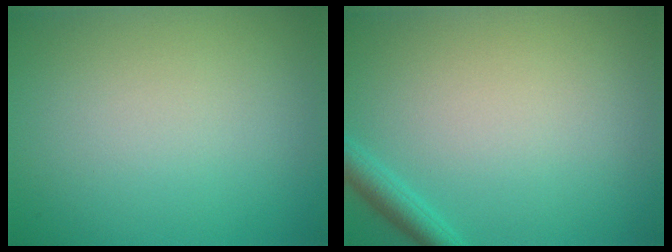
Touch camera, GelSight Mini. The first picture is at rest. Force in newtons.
{"total": 1.7, "press": 1.7, "slide": 0.1}